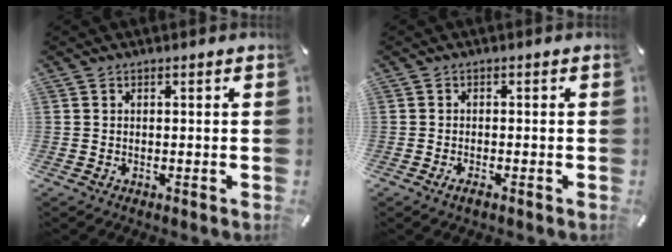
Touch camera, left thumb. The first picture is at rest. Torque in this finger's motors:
{"motor_torque": [0.28, 0.27, 0.00, 0.03, 0.00]}